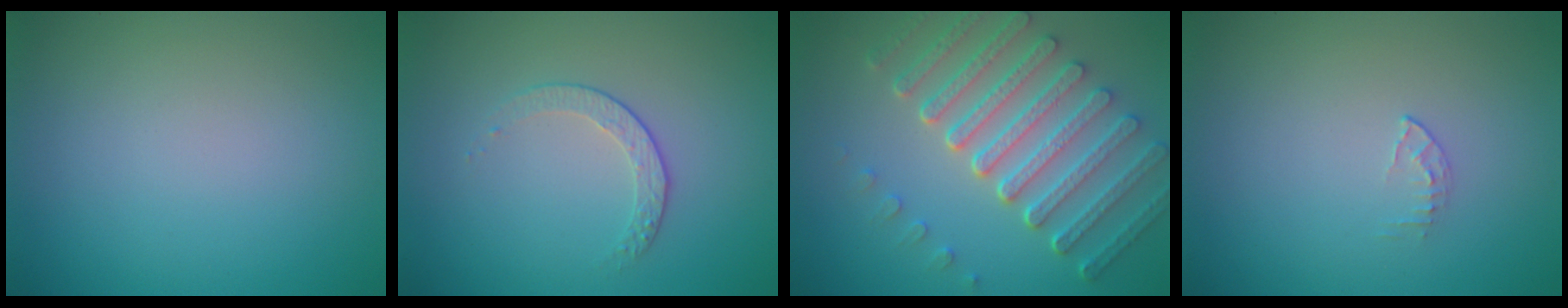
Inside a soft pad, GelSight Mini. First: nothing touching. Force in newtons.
{"total": 1.6, "press": 1.0, "slide": 1.3}
{"total": 7.3, "press": 5.5, "slide": 4.9}
{"total": 0.6, "press": 0.4, "slide": 0.4}